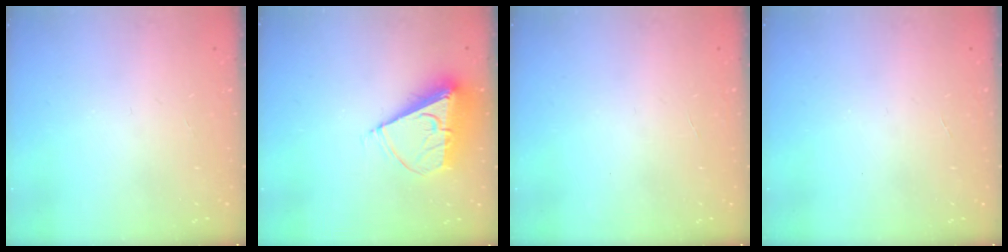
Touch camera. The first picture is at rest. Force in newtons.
{"total": 10.3, "press": 10.3, "slide": 1.0}
{"total": 0.0}
{"total": 0.0}